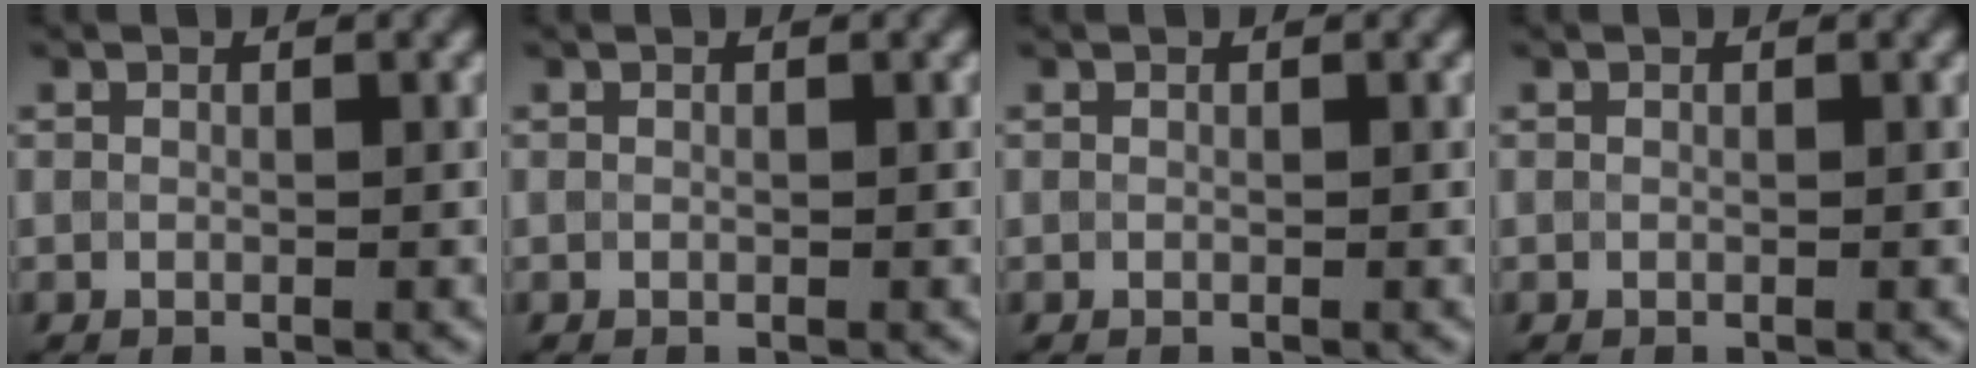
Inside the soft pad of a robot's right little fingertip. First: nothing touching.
{"total": 0.0}
{"total": 0.0}
{"total": 0.0}